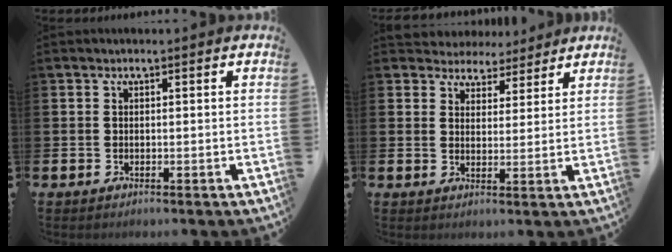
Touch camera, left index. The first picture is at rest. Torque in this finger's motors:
{"motor_torque": [1.05, -1.09, 0.16, 0.02]}